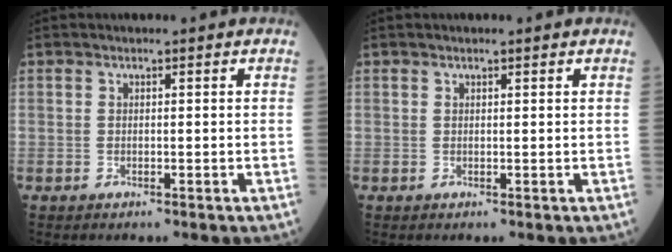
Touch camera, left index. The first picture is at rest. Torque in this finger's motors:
{"motor_torque": [-0.38, 0.30, -0.39, -0.03]}